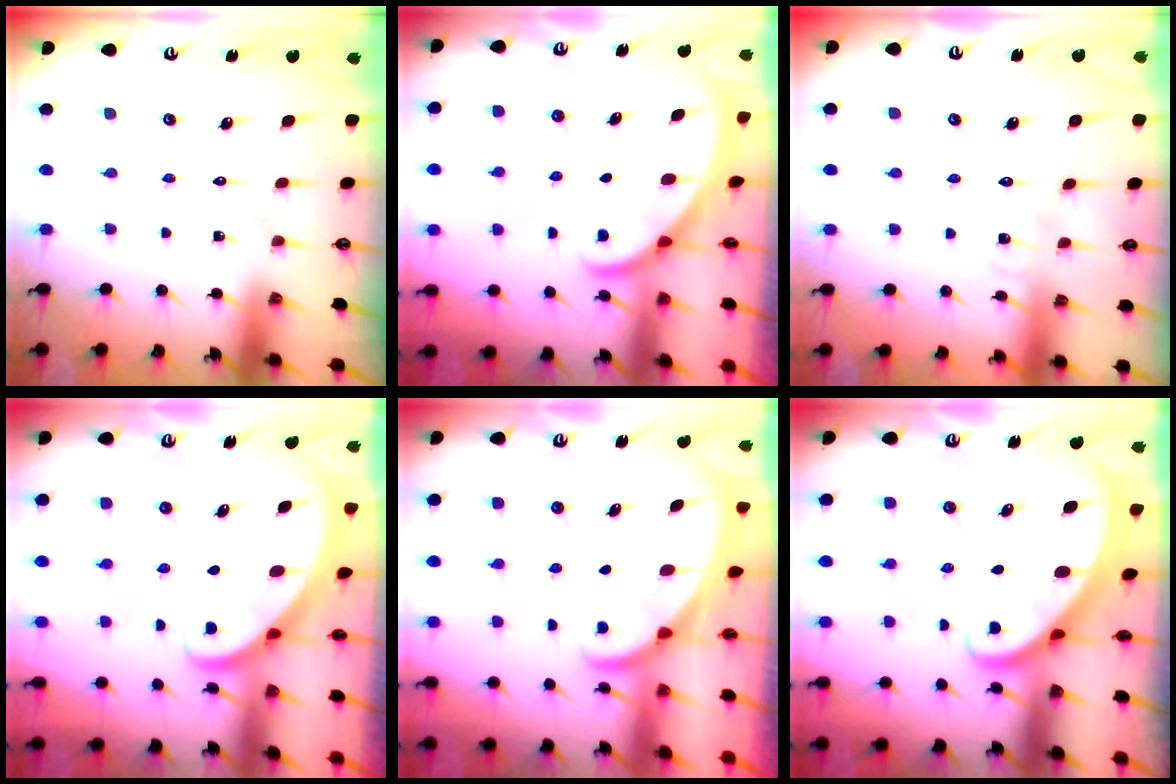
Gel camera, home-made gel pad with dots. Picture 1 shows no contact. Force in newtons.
{"total": 2.1, "press": 2.1, "slide": 0.1}
{"total": 4.8, "press": 4.7, "slide": 0.4}
{"total": 2.8, "press": 2.8, "slide": 0.1}
{"total": 1.6, "press": 1.6, "slide": 0.1}
{"total": 3.0, "press": 3.0, "slide": 0.3}